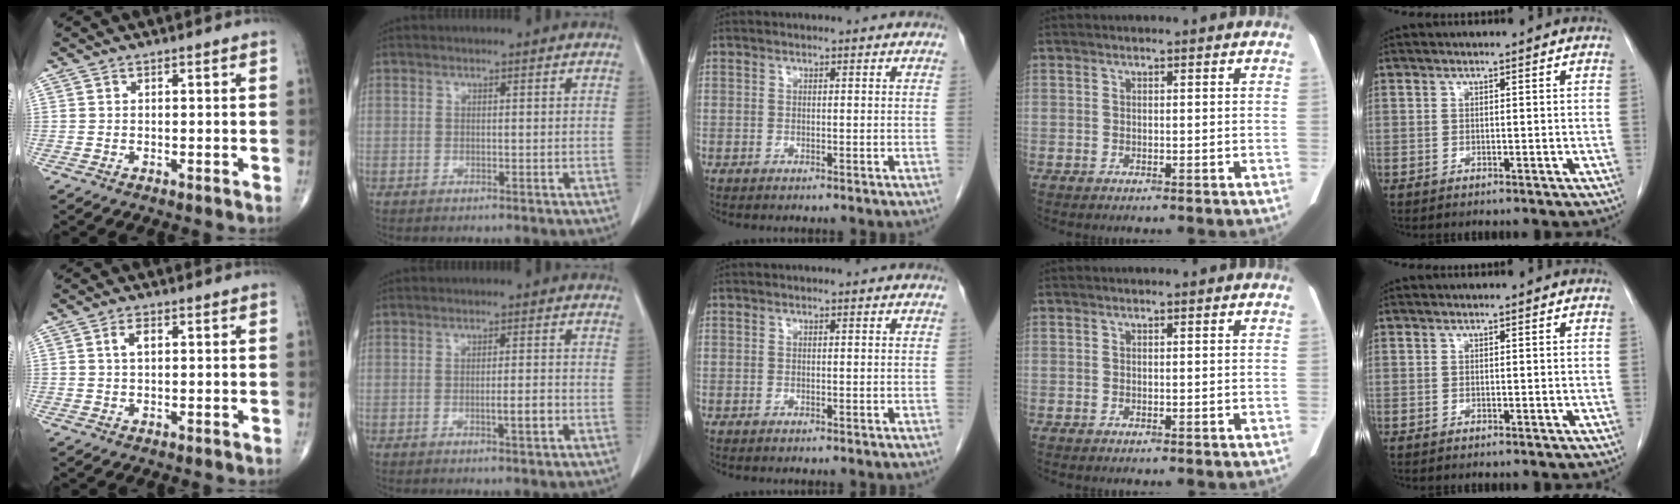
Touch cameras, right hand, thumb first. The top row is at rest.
{"thumb": {"total": 2.5, "force": [0.6, 1.3, 2.0], "torque": [-0.033, 0.004, 0.011]}, "index": {"total": 2.7, "force": [-1.0, 0.2, 2.6], "torque": [-0.043, -0.002, -0.015]}}